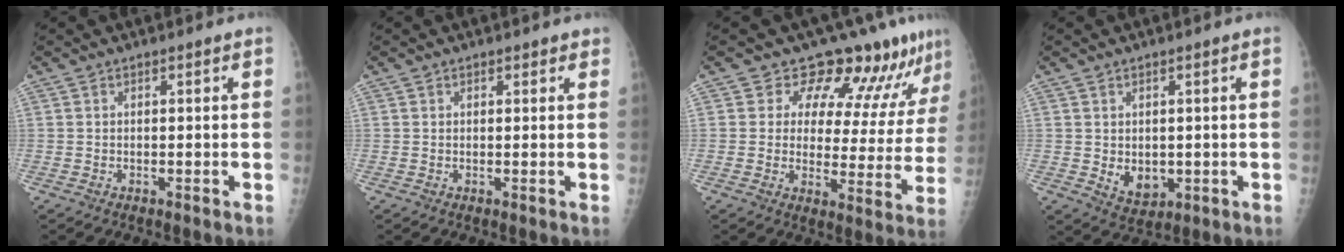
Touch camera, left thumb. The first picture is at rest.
{"total": 1.1, "force": [0.8, 0.7, 0.1], "torque": [0.014, -0.004, 0.006]}
{"total": 12.9, "force": [11.6, 4.4, 3.6], "torque": [-0.007, -0.082, 0.138]}
{"total": 4.8, "force": [-0.2, 3.7, 3.1], "torque": [-0.033, -0.011, 0.015]}